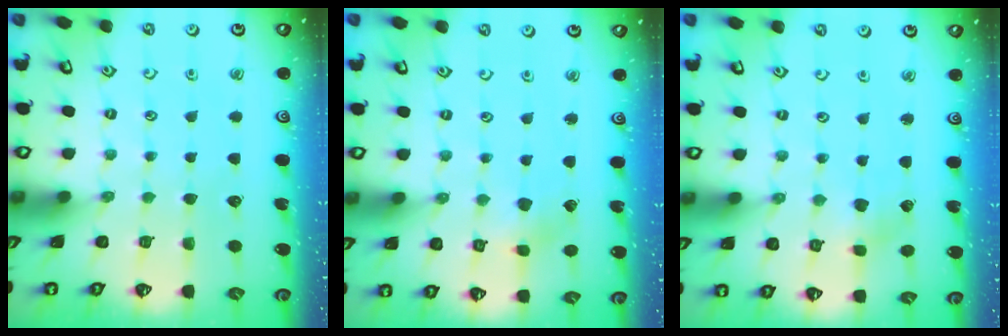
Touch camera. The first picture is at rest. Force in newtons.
{"total": 3.0, "press": 3.0, "slide": 0.2}
{"total": 2.1, "press": 2.1, "slide": 0.3}